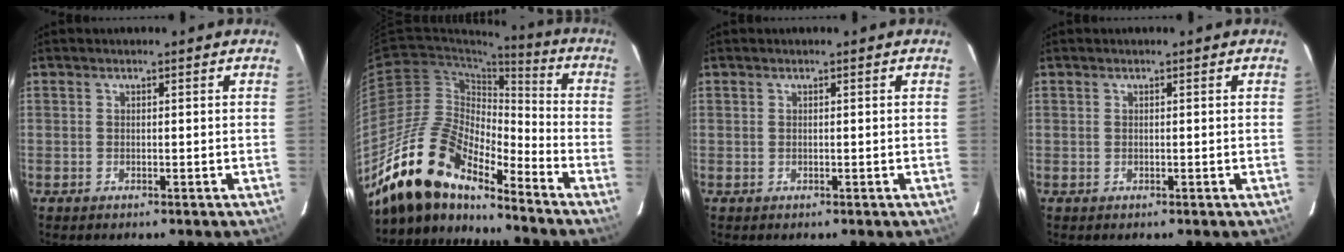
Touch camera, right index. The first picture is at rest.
{"total": 18.2, "force": [-15.0, 5.4, 8.8], "torque": [-0.155, -0.002, -0.289]}
{"total": 0.0}
{"total": 0.0}